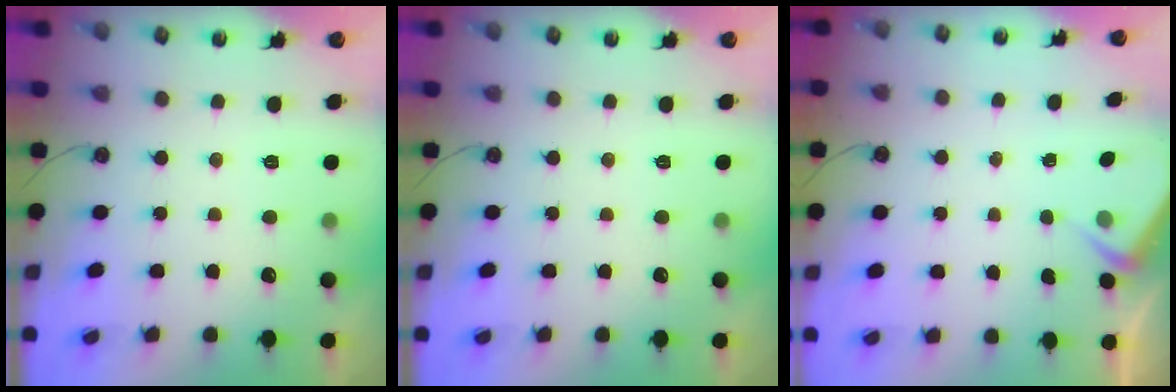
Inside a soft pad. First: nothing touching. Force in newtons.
{"total": 0.0}
{"total": 2.6, "press": 2.5, "slide": 0.5}